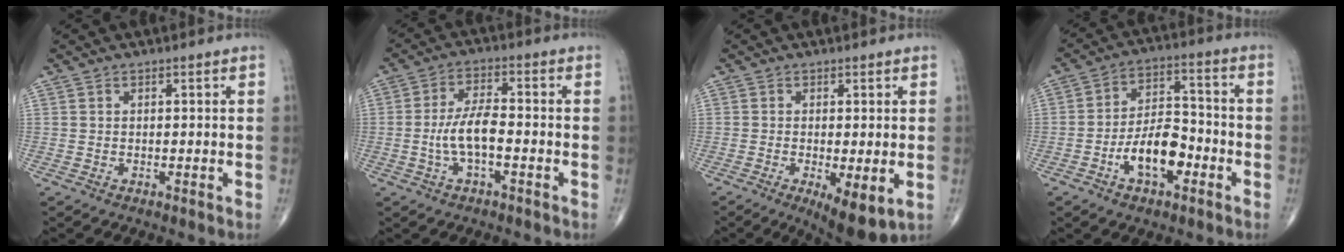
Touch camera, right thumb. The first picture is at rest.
{"total": 7.5, "force": [-1.8, 2.8, 6.8], "torque": [-0.140, 0.022, -0.036]}
{"total": 7.7, "force": [-2.2, 2.5, 7.0], "torque": [-0.110, -0.023, -0.030]}
{"total": 11.2, "force": [-4.3, 5.8, 8.5], "torque": [-0.130, 0.037, -0.077]}